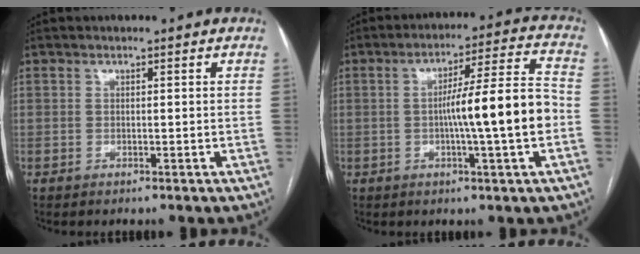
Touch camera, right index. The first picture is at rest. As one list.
[{"total": 12.1, "force": [-1.9, -0.5, 12.0], "torque": [-0.188, 0.013, -0.033]}]